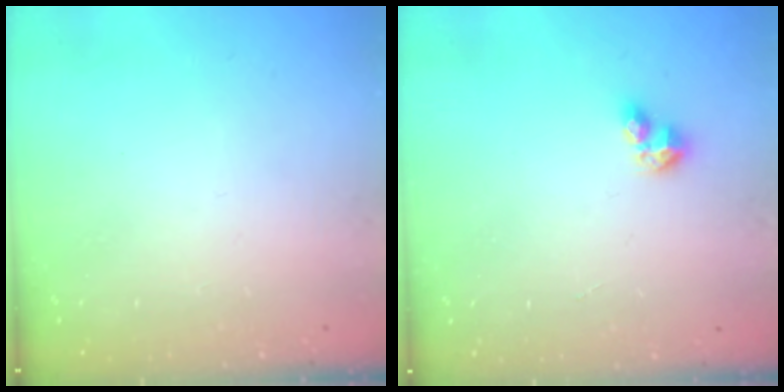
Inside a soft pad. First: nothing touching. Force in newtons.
{"total": 4.6, "press": 4.6, "slide": 0.4}